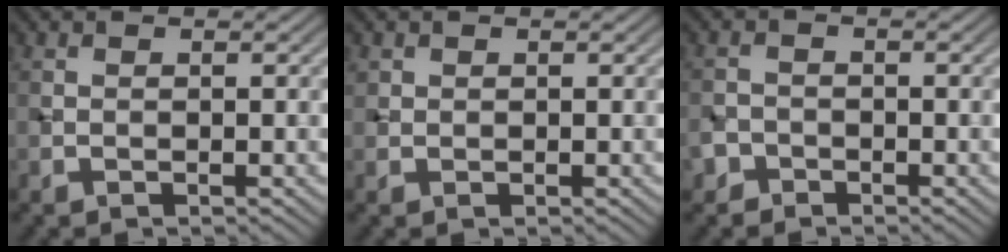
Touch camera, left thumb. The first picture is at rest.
{"total": 0.9, "force": [0.5, 0.7, 0.2], "torque": [-0.004, -0.002, 0.013]}
{"total": 2.2, "force": [-1.5, 1.5, 0.4], "torque": [-0.003, 0.000, -0.037]}